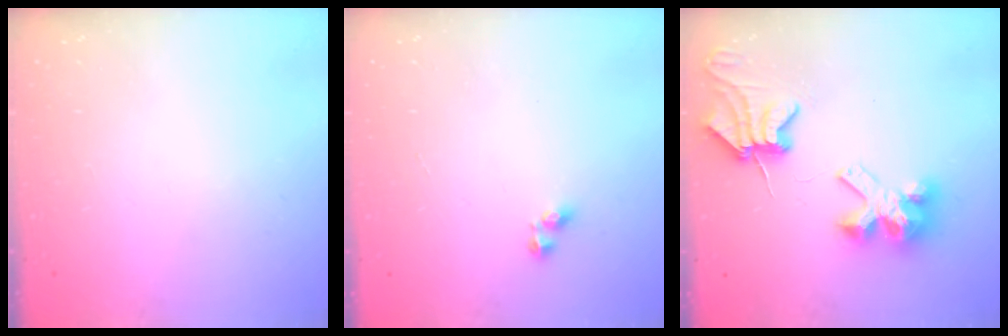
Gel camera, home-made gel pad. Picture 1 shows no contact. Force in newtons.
{"total": 2.5, "press": 2.5, "slide": 0.1}
{"total": 8.8, "press": 8.8, "slide": 1.1}